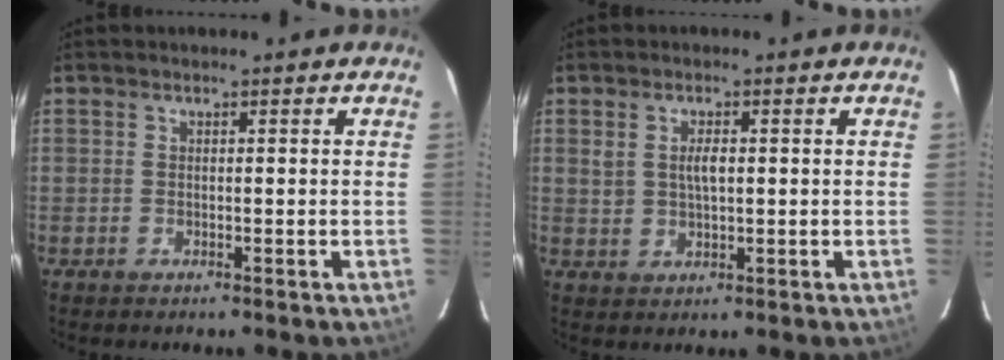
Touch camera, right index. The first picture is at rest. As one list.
[{"total": 3.6, "force": [0.8, 1.7, 3.0], "torque": [-0.055, 0.002, 0.019]}]